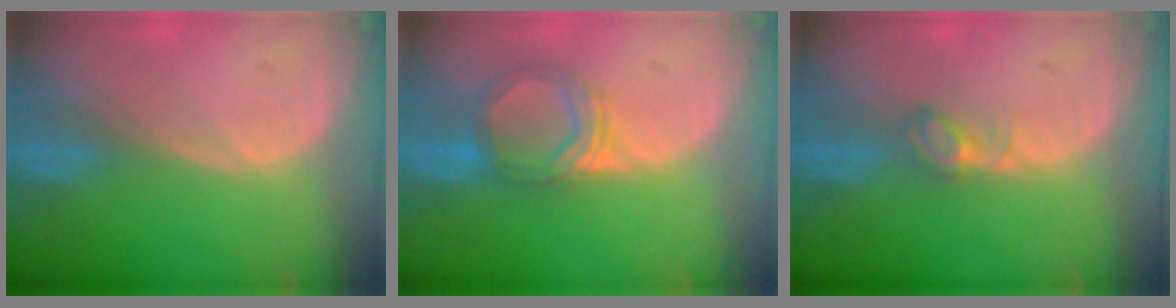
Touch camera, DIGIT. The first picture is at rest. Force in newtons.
{"total": 5.5, "press": 5.2, "slide": 1.8}
{"total": 2.5, "press": 2.4, "slide": 0.3}